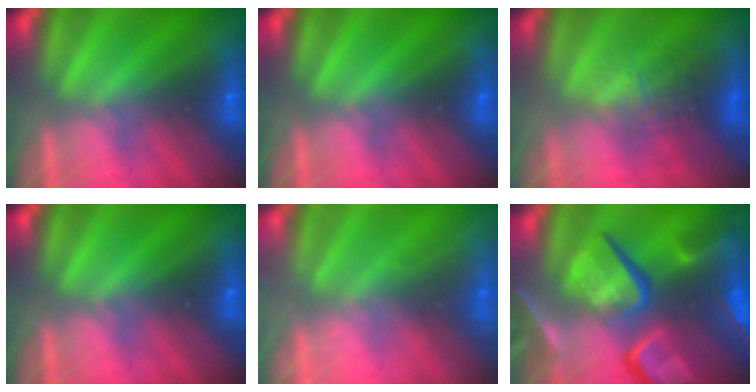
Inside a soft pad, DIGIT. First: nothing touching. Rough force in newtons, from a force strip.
{"total": 0.0}
{"total": 2.7}
{"total": 0.0}
{"total": 2.4}
{"total": 8.1}